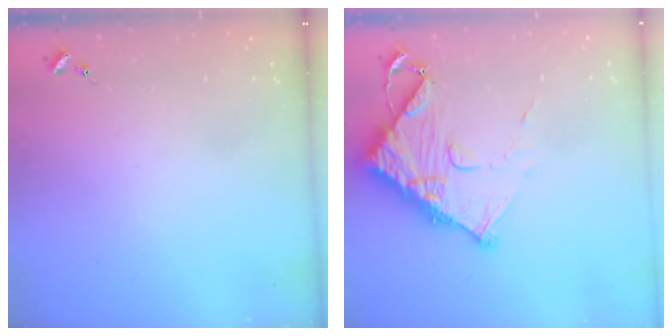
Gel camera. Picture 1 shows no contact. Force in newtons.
{"total": 14.0, "press": 13.9, "slide": 1.3}